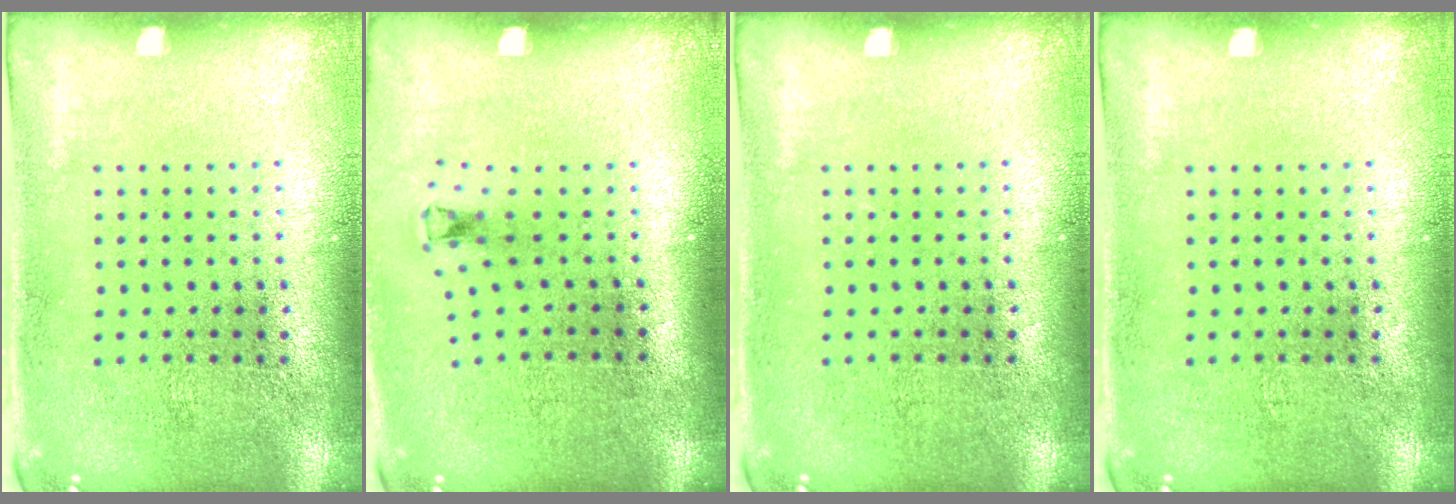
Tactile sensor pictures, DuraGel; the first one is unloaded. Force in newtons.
{"total": 0.7, "press": 0.4, "slide": 0.6}
{"total": 0.0}
{"total": 0.0}